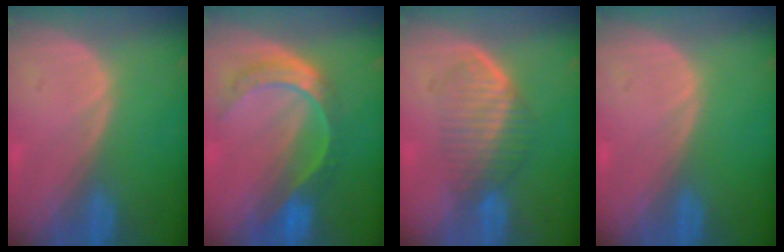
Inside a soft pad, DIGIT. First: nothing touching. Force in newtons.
{"total": 8.1, "press": 6.8, "slide": 4.4}
{"total": 6.0, "press": 5.7, "slide": 1.6}
{"total": 0.0}